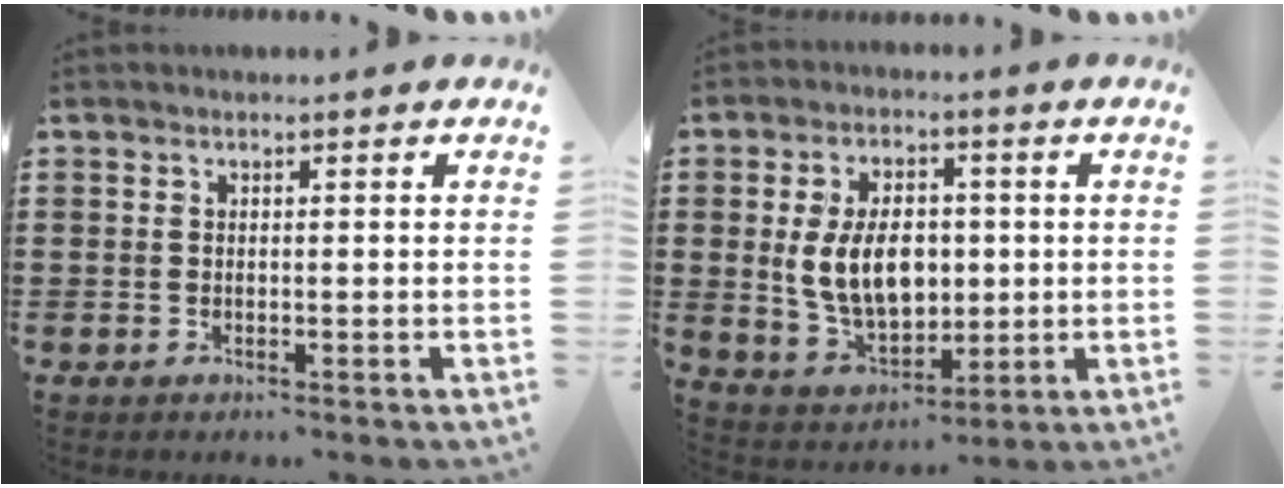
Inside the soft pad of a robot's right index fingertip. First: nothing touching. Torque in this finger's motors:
{"motor_torque": [2.03, 0.11, 0.59, 0.21]}